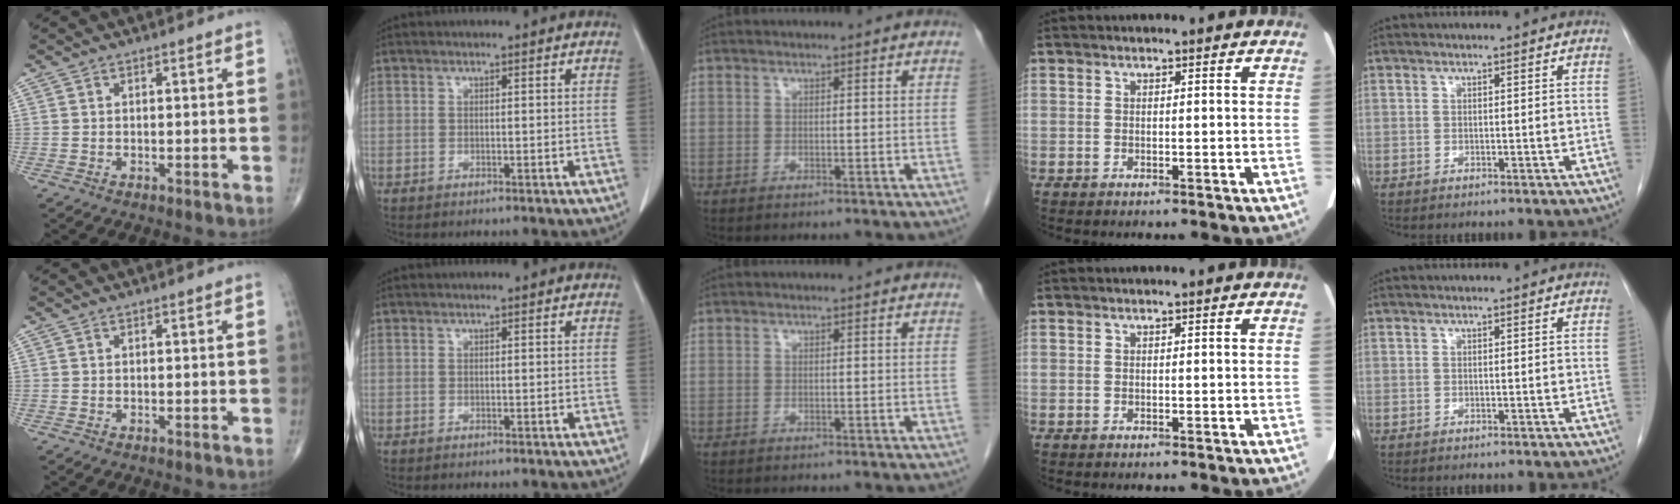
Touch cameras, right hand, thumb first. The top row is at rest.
{}